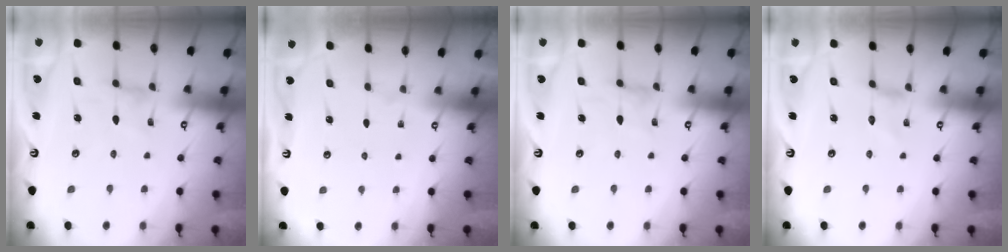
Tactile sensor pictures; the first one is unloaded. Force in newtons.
{"total": 0.0}
{"total": 0.9, "press": 0.9, "slide": 0.3}
{"total": 0.0}